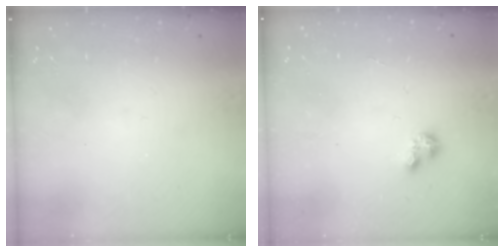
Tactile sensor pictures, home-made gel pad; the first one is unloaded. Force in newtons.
{"total": 1.3, "press": 1.2, "slide": 0.3}